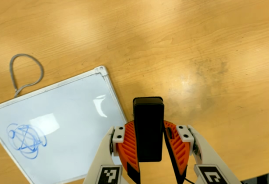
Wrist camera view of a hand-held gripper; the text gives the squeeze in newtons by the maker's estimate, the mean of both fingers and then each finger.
{"total": 5.4, "left": 5.1, "right": 5.7}